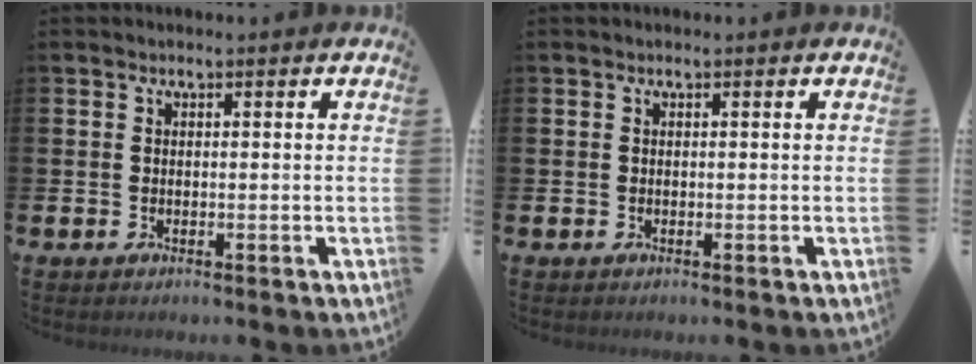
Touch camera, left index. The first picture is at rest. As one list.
[{"total": 0.0}]